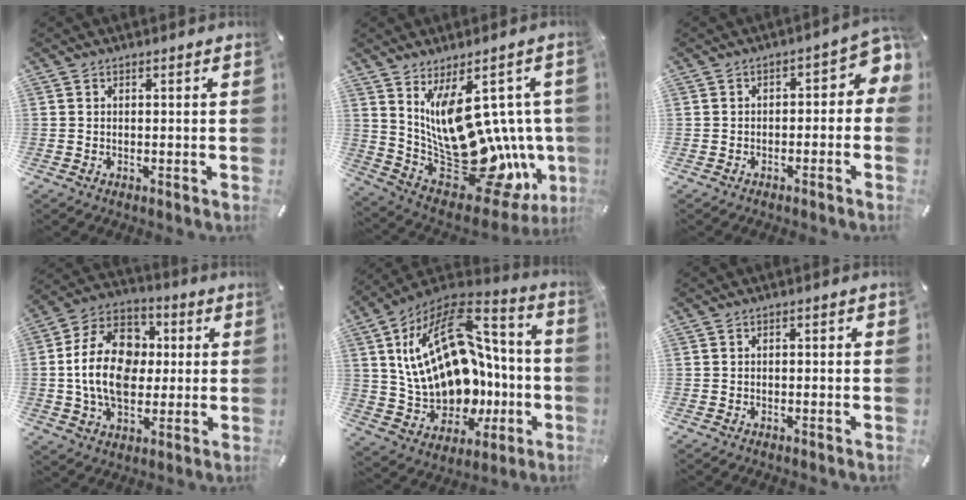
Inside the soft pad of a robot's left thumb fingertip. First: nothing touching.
{"total": 21.0, "force": [2.2, 11.4, 17.5], "torque": [-0.303, -0.058, 0.060]}
{"total": 5.6, "force": [-0.6, 3.4, 4.4], "torque": [-0.060, 0.001, -0.019]}
{"total": 17.3, "force": [-0.4, 13.2, 11.1], "torque": [-0.229, 0.019, -0.008]}
{"total": 26.0, "force": [3.8, 17.7, 18.6], "torque": [-0.363, -0.035, 0.085]}
{"total": 1.0, "force": [-0.7, 0.5, 0.6], "torque": [-0.011, 0.003, -0.014]}